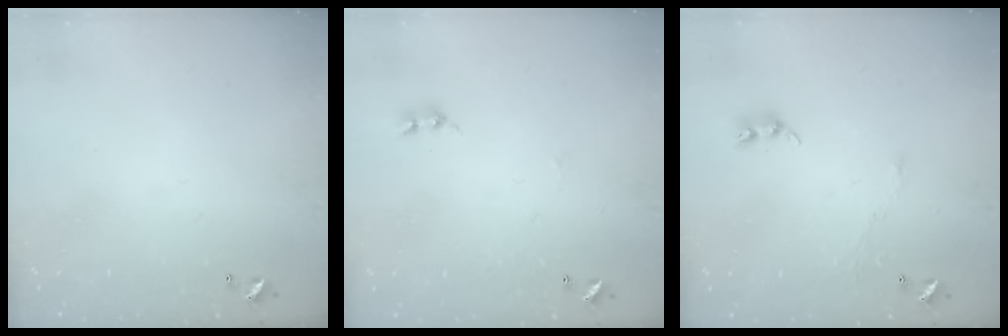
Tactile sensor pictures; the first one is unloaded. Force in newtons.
{"total": 1.2, "press": 1.1, "slide": 0.5}
{"total": 4.1, "press": 4.0, "slide": 0.5}